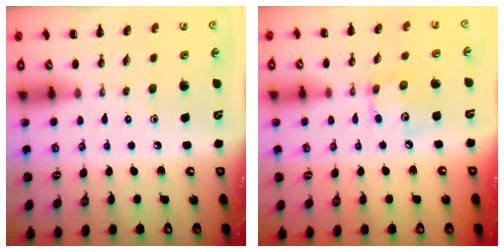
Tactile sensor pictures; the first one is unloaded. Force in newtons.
{"total": 5.8, "press": 5.8, "slide": 0.5}